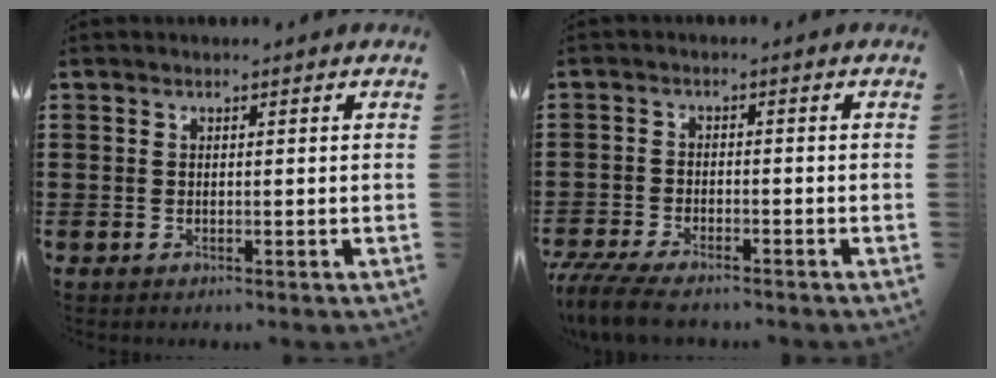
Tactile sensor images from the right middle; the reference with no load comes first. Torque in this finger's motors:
{"motor_torque": [1.07, -0.43, 0.53, 0.17]}